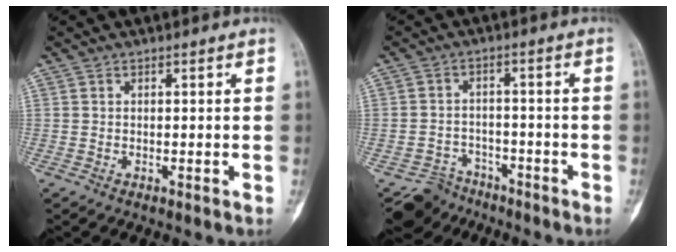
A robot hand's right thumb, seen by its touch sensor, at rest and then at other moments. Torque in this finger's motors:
{"motor_torque": [0.40, -0.16, -0.05, -0.57, 0.00]}